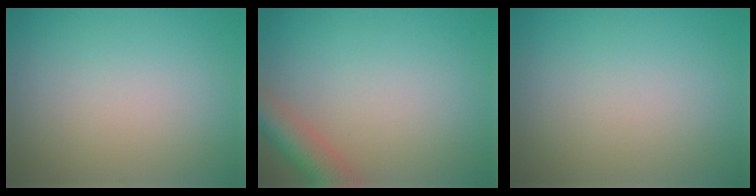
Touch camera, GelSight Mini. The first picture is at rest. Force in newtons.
{"total": 4.5, "press": 4.5, "slide": 0.2}
{"total": 0.0}